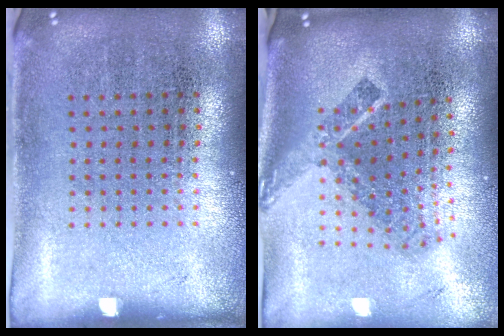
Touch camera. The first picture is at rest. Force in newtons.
{"total": 2.4, "press": 1.6, "slide": 1.8}